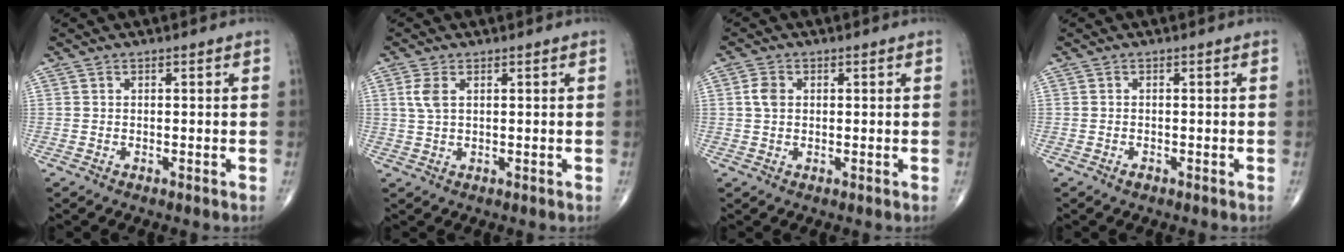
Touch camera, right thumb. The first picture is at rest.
{"total": 3.1, "force": [1.0, 1.5, 2.5], "torque": [-0.064, 0.007, 0.024]}
{"total": 2.7, "force": [0.4, 2.0, 1.8], "torque": [-0.035, 0.003, 0.006]}
{"total": 0.8, "force": [-0.5, 0.4, 0.4], "torque": [-0.005, 0.002, -0.011]}